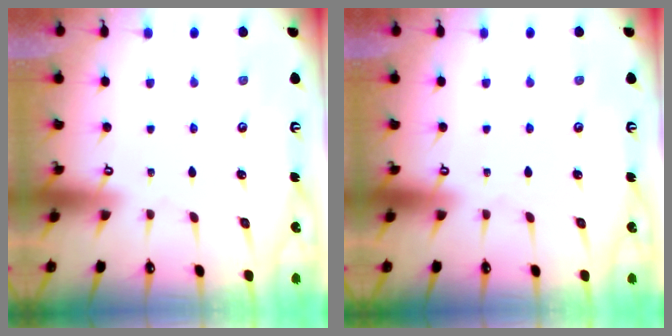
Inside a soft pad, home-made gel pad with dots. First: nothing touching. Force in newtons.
{"total": 0.0}